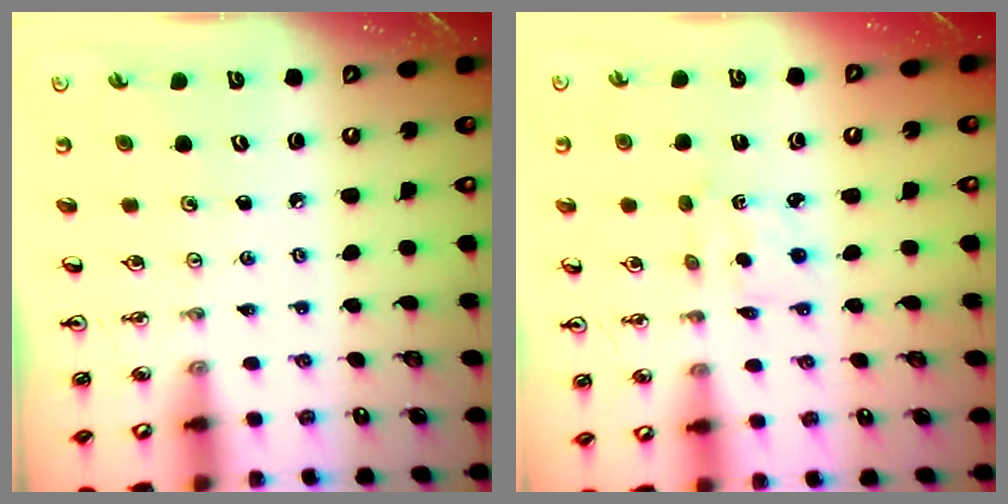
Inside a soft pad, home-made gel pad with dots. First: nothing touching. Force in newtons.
{"total": 1.5, "press": 1.3, "slide": 0.7}